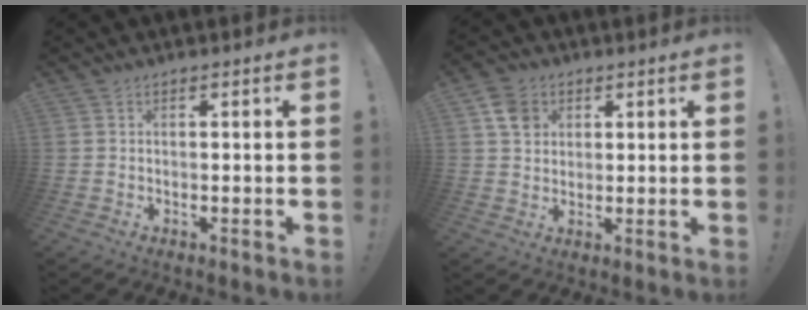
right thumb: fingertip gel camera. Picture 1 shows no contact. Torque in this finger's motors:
{"motor_torque": [0.42, 1.03, 0.35, -0.24, -0.01]}